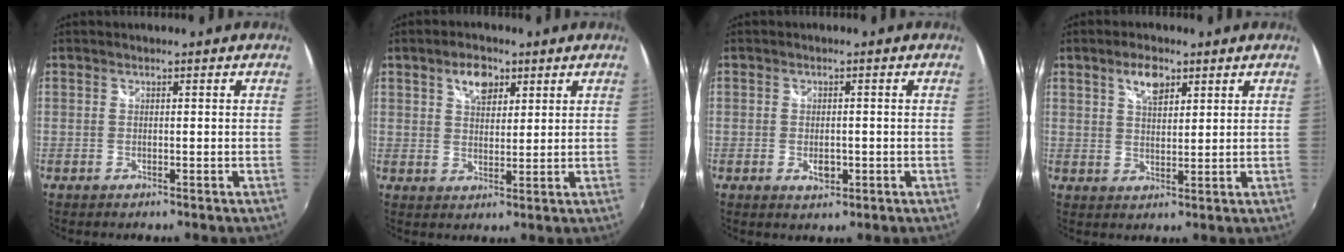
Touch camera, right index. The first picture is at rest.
{"total": 5.6, "force": [3.0, 3.4, 3.3], "torque": [-0.049, 0.013, 0.053]}
{"total": 3.0, "force": [-0.9, 1.8, 2.3], "torque": [-0.039, -0.004, -0.013]}
{"total": 5.1, "force": [2.9, 2.4, 3.4], "torque": [-0.057, 0.008, 0.051]}